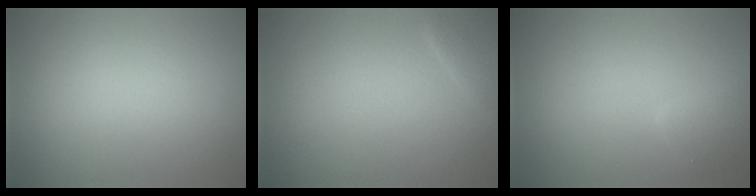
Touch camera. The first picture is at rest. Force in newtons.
{"total": 1.4, "press": 1.4, "slide": 0.1}
{"total": 1.4, "press": 1.4, "slide": 0.1}